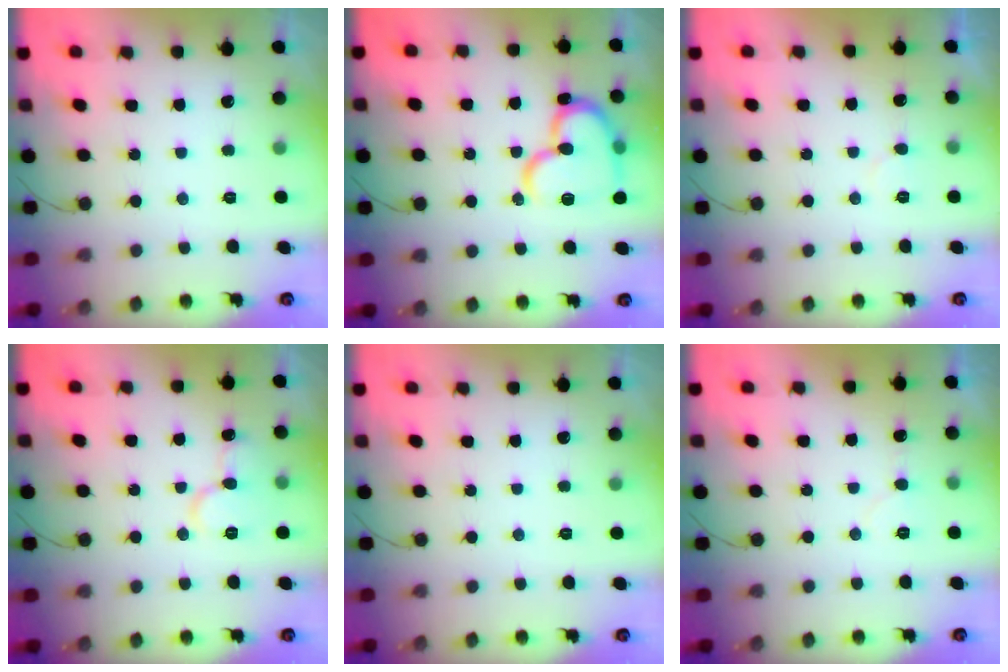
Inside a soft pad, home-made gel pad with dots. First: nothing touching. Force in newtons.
{"total": 18.0, "press": 18.0, "slide": 1.6}
{"total": 3.1, "press": 3.1, "slide": 0.2}
{"total": 9.4, "press": 9.3, "slide": 1.3}
{"total": 0.0}
{"total": 5.3, "press": 5.3, "slide": 0.5}